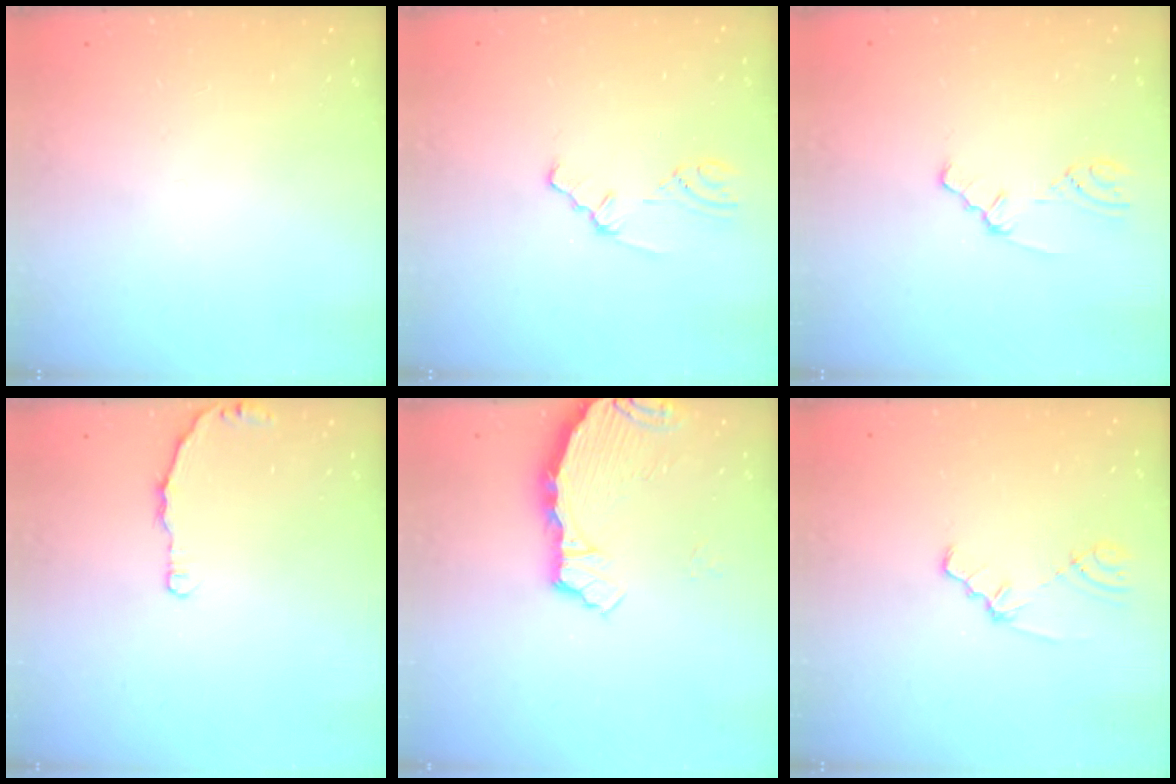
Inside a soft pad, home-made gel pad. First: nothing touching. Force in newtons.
{"total": 1.8, "press": 1.7, "slide": 0.3}
{"total": 1.5, "press": 1.5, "slide": 0.3}
{"total": 3.6, "press": 3.5, "slide": 0.5}
{"total": 3.7, "press": 3.7, "slide": 0.4}
{"total": 1.5, "press": 1.5, "slide": 0.3}